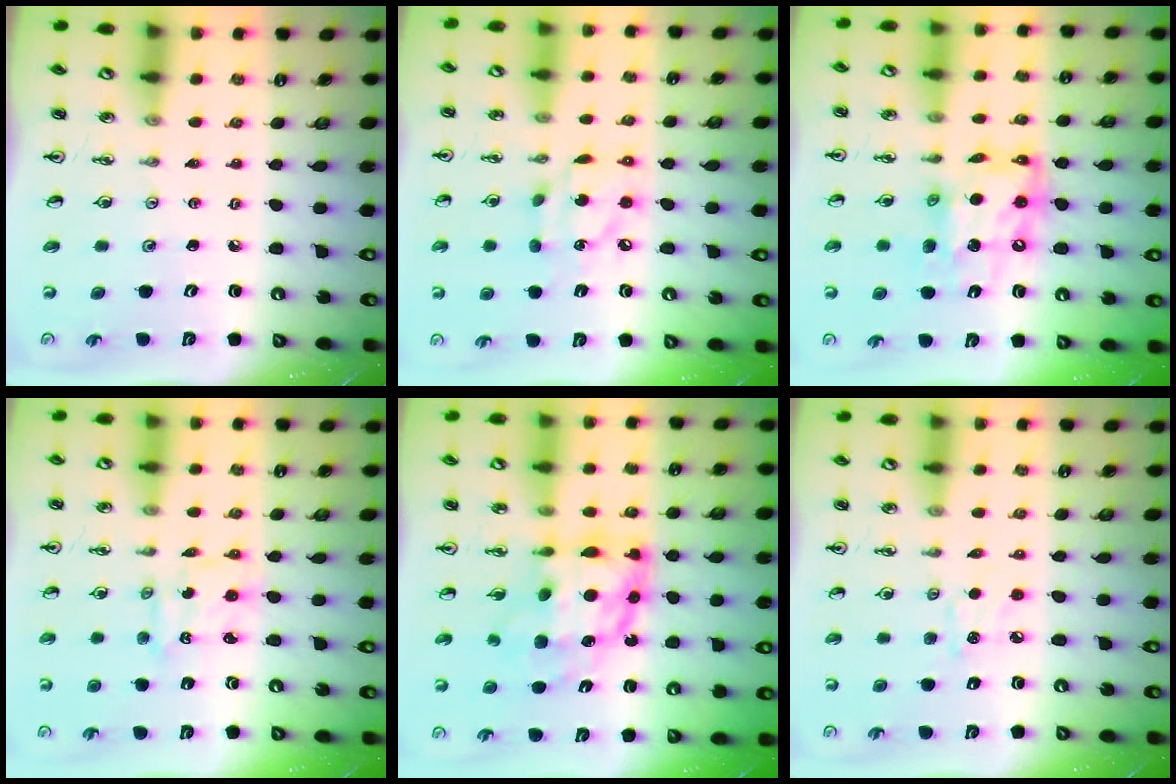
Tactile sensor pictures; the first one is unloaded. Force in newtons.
{"total": 10.6, "press": 10.6, "slide": 0.6}
{"total": 10.9, "press": 10.9, "slide": 0.9}
{"total": 1.7, "press": 1.7, "slide": 0.0}
{"total": 11.5, "press": 11.4, "slide": 0.9}
{"total": 5.9, "press": 5.8, "slide": 0.7}